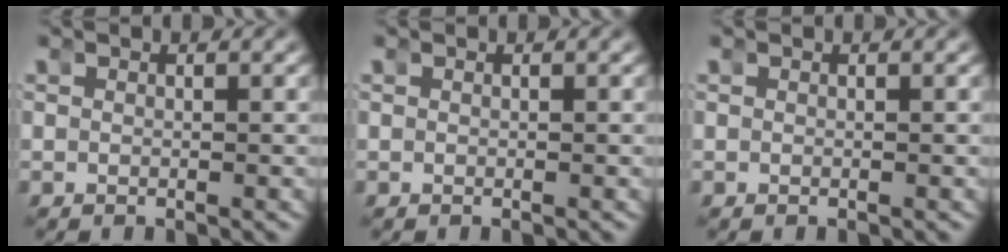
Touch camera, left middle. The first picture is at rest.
{"total": 0.0}
{"total": 0.0}